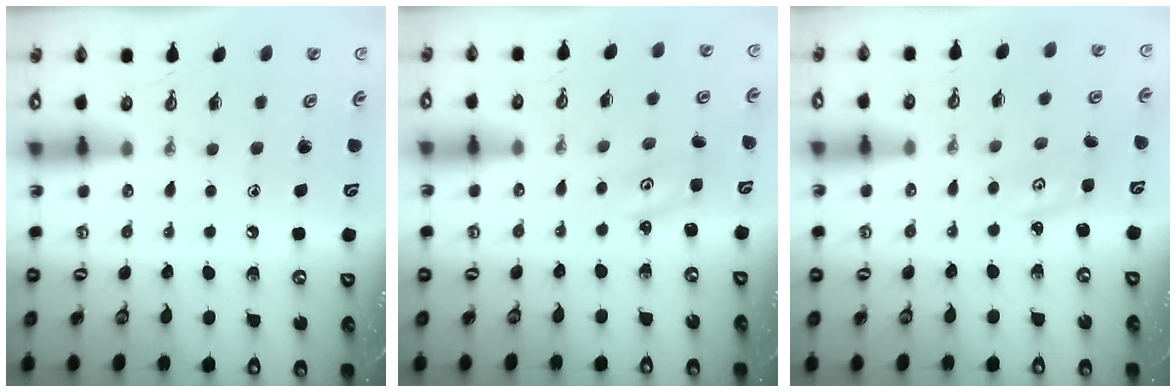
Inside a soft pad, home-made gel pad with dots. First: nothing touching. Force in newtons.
{"total": 1.6, "press": 1.6, "slide": 0.2}
{"total": 2.8, "press": 2.8, "slide": 0.3}